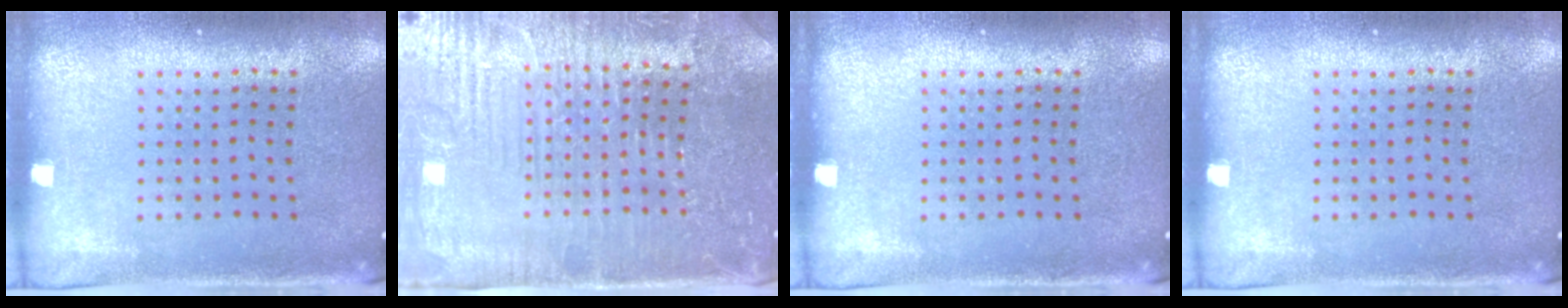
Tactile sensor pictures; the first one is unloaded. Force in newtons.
{"total": 4.7, "press": 4.6, "slide": 1.3}
{"total": 0.0}
{"total": 0.0}